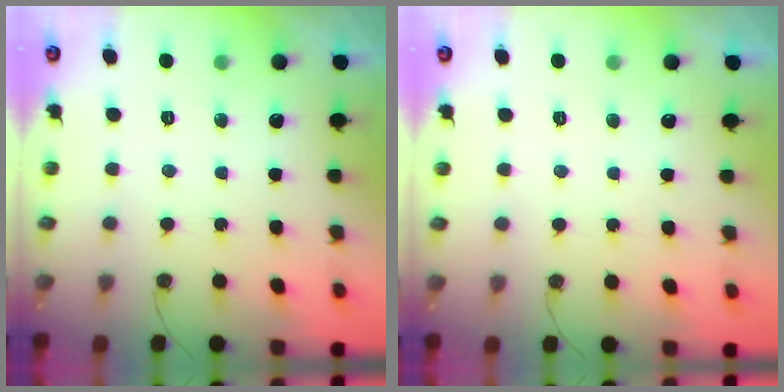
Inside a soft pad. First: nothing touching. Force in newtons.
{"total": 0.0}